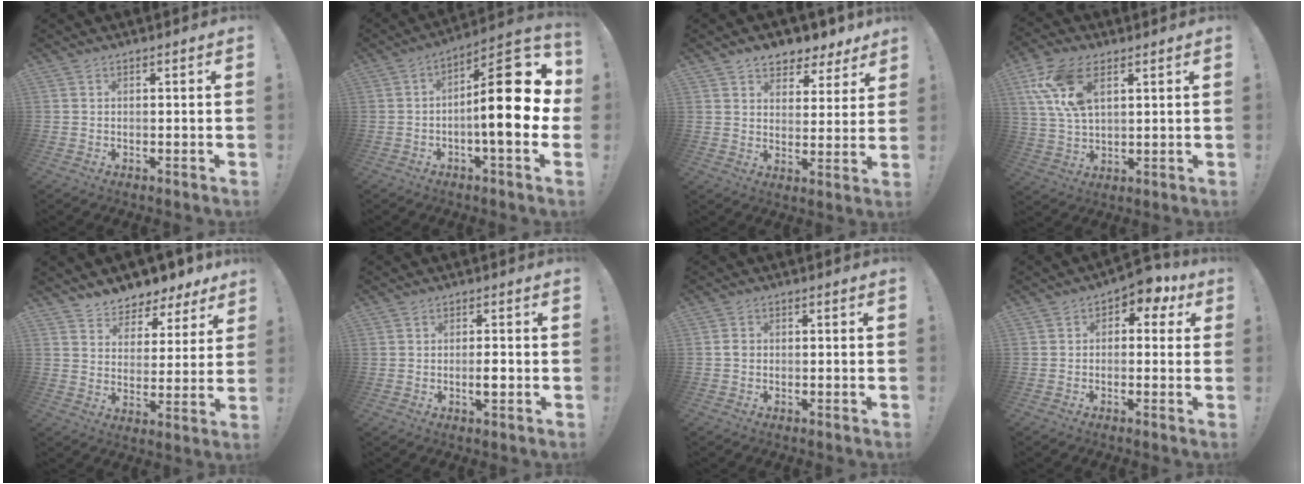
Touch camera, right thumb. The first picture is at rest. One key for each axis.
{"total": 22.0, "fx": 1.0, "fy": 6.9, "fz": 20.8, "tx": -0.293, "ty": -0.005, "tz": 0.014}
{"total": 6.5, "fx": 5.3, "fy": 3.5, "fz": 1.5, "tx": -0.013, "ty": -0.049, "tz": 0.097}
{"total": 13.3, "fx": 5.8, "fy": 7.4, "fz": 9.4, "tx": -0.195, "ty": -0.013, "tz": 0.108}
{"total": 6.4, "fx": 5.7, "fy": 2.9, "fz": 0.6, "tx": -0.009, "ty": -0.061, "tz": 0.106}
{"total": 4.4, "fx": -0.4, "fy": 3.6, "fz": 2.4, "tx": -0.021, "ty": 0.003, "tz": -0.009}
{"total": 1.4, "fx": -0.3, "fy": 1.2, "fz": 0.7, "tx": -0.011, "ty": 0.005, "tz": -0.006}
{"total": 5.0, "fx": 1.6, "fy": 3.4, "fz": 3.4, "tx": -0.039, "ty": -0.005, "tz": 0.026}